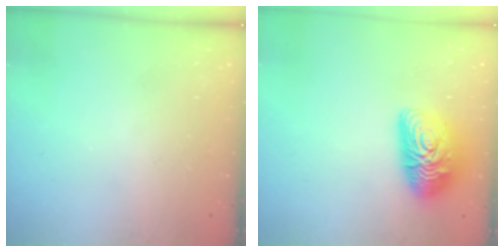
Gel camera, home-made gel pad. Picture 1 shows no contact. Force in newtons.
{"total": 13.4, "press": 13.4, "slide": 0.8}